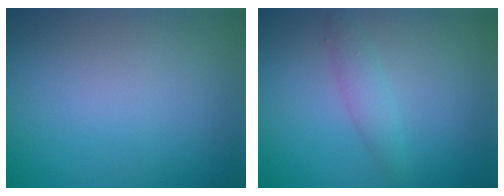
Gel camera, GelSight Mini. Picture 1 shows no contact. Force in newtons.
{"total": 1.7, "press": 1.7, "slide": 0.1}